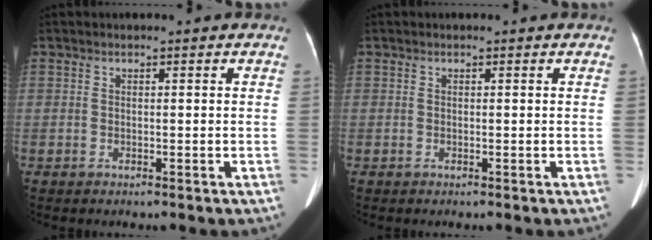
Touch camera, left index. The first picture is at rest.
{"total": 0.0}